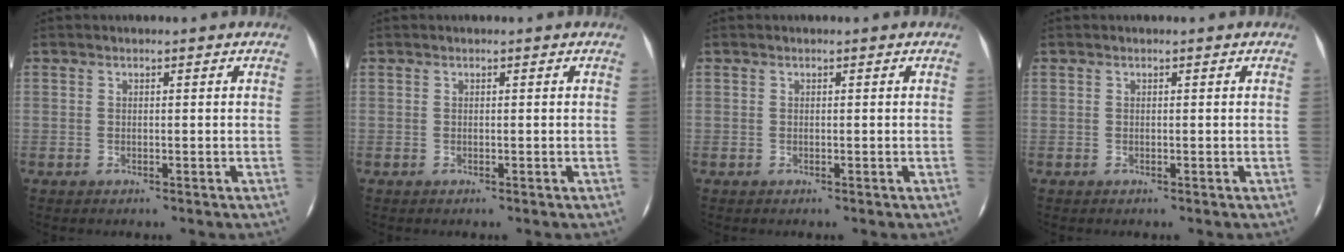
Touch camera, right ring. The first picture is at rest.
{"total": 0.0}
{"total": 0.0}
{"total": 0.0}